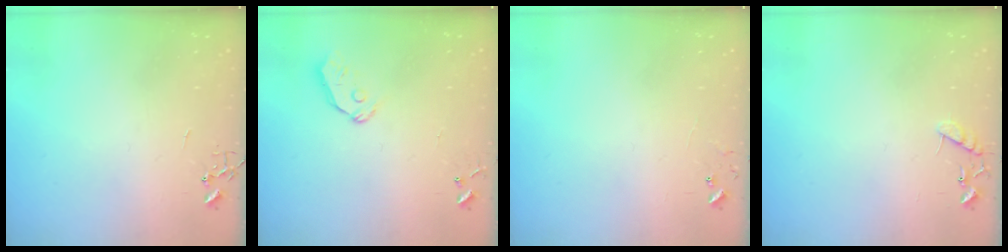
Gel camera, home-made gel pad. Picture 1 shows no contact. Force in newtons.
{"total": 6.1, "press": 6.1, "slide": 0.6}
{"total": 5.8, "press": 5.8, "slide": 0.5}
{"total": 8.8, "press": 8.8, "slide": 0.4}